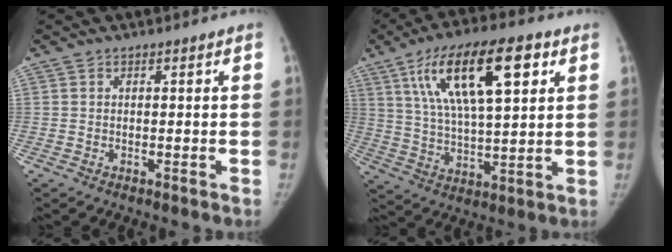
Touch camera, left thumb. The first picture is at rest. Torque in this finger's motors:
{"motor_torque": [0.27, 0.83, 1.79, -0.98, 0.20]}